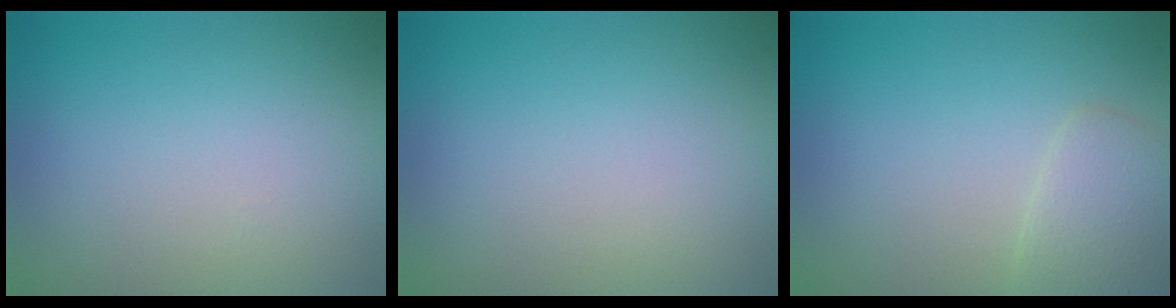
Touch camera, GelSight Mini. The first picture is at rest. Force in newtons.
{"total": 0.0}
{"total": 2.1, "press": 2.1, "slide": 0.2}